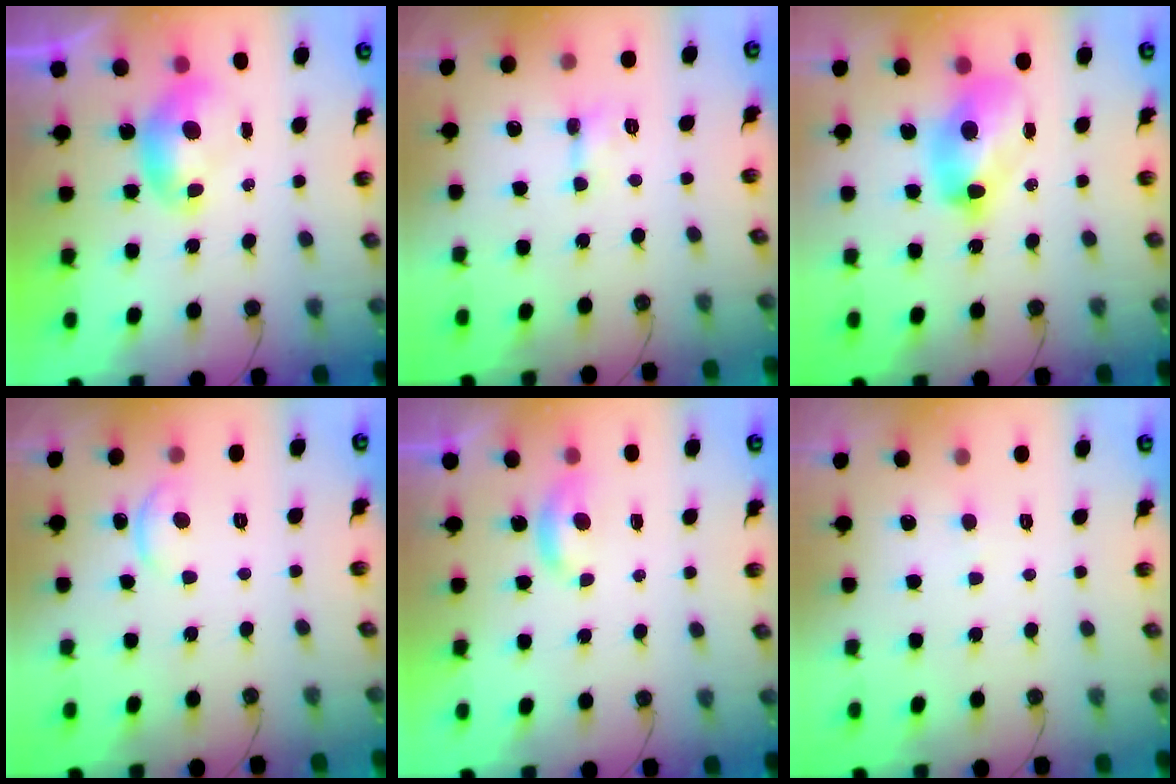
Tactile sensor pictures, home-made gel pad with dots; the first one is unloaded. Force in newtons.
{"total": 1.9, "press": 1.9, "slide": 0.4}
{"total": 8.6, "press": 8.5, "slide": 1.3}
{"total": 0.5, "press": 0.4, "slide": 0.3}
{"total": 2.6, "press": 2.6, "slide": 0.4}
{"total": 0.0}